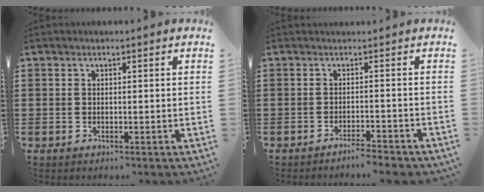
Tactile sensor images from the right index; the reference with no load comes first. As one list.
[{"total": 1.6, "force": [-1.5, -0.1, 0.5], "torque": [-0.014, 0.000, -0.030]}]